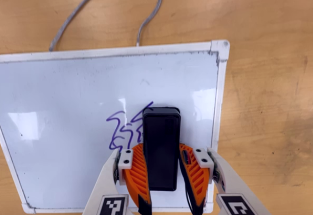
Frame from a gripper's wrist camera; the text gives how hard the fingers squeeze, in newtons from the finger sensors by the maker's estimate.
{"total": 11.6, "left": 11.6, "right": 11.7}